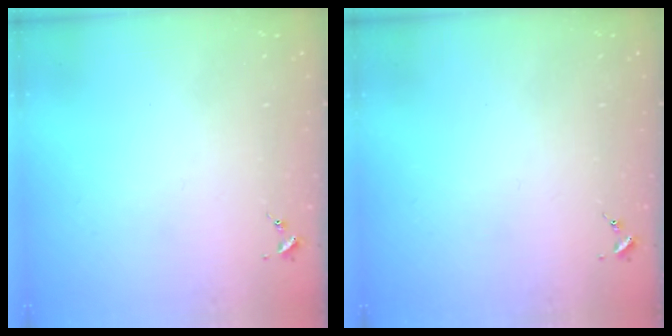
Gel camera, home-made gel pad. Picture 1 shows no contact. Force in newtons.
{"total": 0.0}